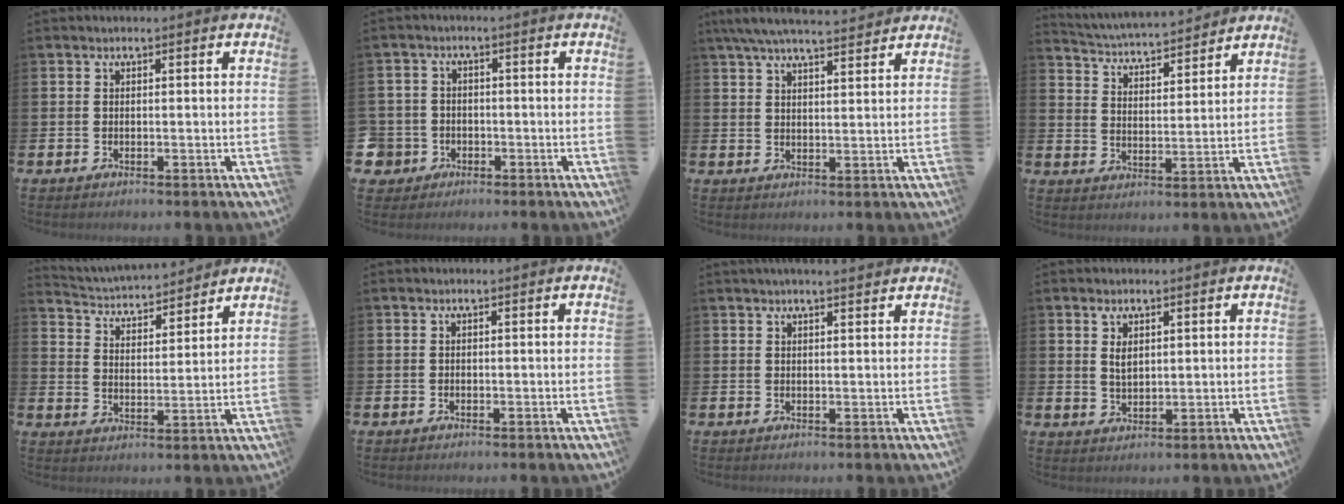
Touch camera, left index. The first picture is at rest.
{"total": 3.7, "force": [-1.6, 3.3, 0.3], "torque": [-0.029, 0.006, -0.036]}
{"total": 6.1, "force": [5.7, 0.6, 2.0], "torque": [-0.053, -0.021, 0.104]}
{"total": 4.7, "force": [4.6, 0.5, 0.3], "torque": [-0.031, -0.039, 0.078]}
{"total": 4.3, "force": [4.2, 0.9, 0.2], "torque": [-0.032, -0.038, 0.069]}
{"total": 0.0}
{"total": 2.1, "force": [2.0, 0.1, 0.7], "torque": [-0.007, -0.006, 0.034]}
{"total": 2.5, "force": [1.6, 1.2, 1.5], "torque": [-0.016, -0.003, 0.024]}